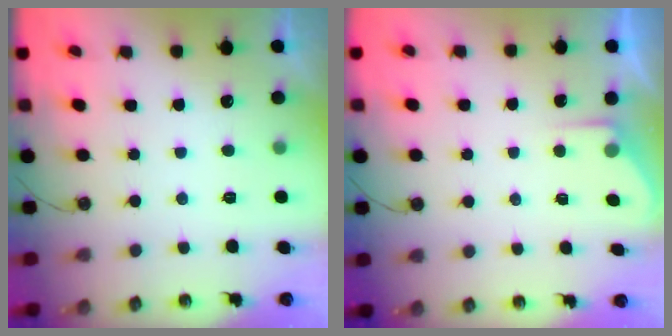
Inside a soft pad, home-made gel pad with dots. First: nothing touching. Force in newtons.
{"total": 3.2, "press": 3.2, "slide": 0.5}